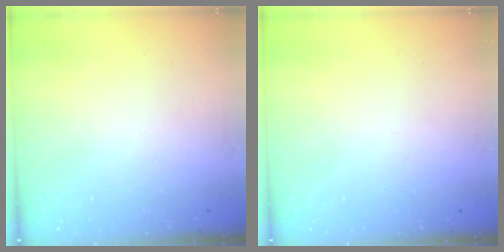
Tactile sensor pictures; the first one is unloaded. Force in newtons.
{"total": 0.0}